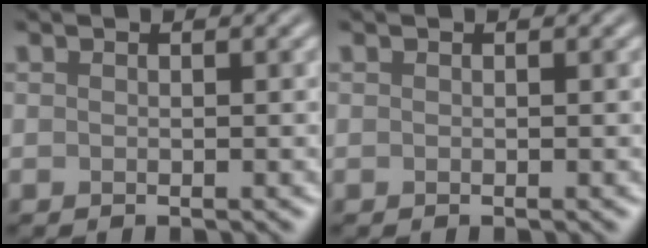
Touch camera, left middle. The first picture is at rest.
{"total": 0.0}